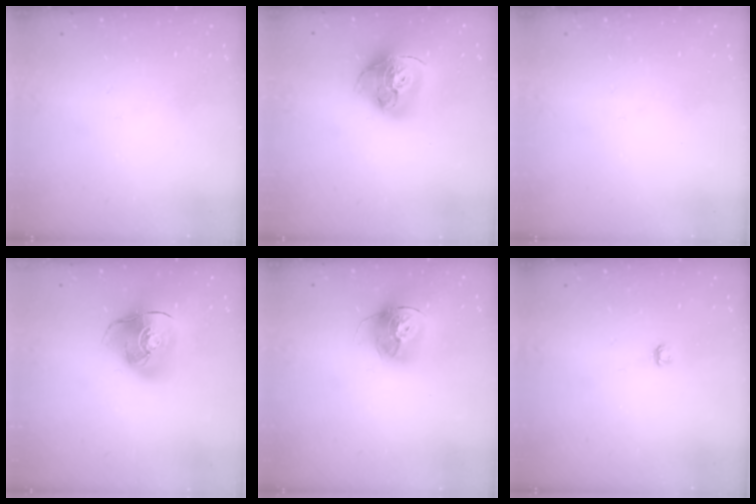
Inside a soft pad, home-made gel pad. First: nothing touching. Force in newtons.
{"total": 18.4, "press": 18.3, "slide": 1.9}
{"total": 0.0}
{"total": 12.3, "press": 12.2, "slide": 1.9}
{"total": 15.6, "press": 15.5, "slide": 1.4}
{"total": 2.8, "press": 2.8, "slide": 0.3}